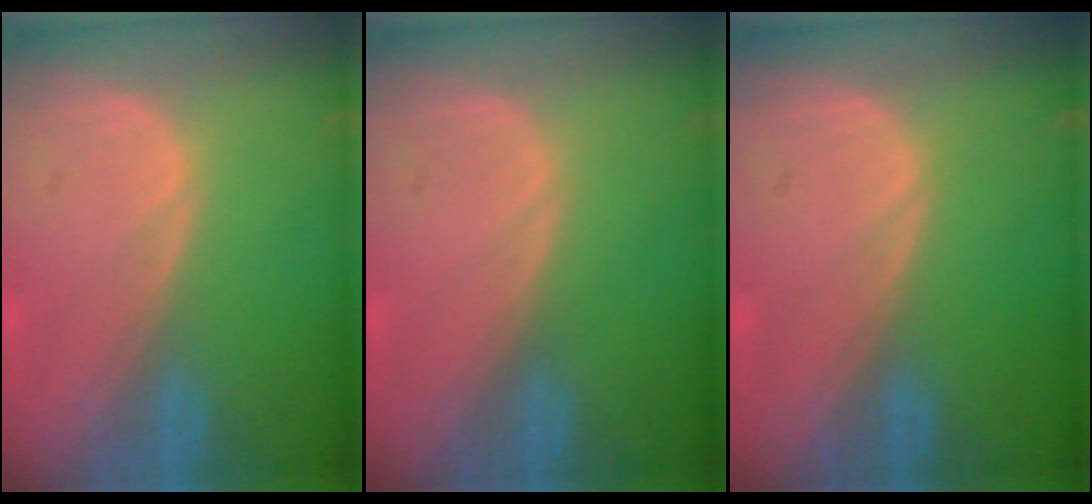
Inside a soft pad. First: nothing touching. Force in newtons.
{"total": 0.0}
{"total": 0.0}